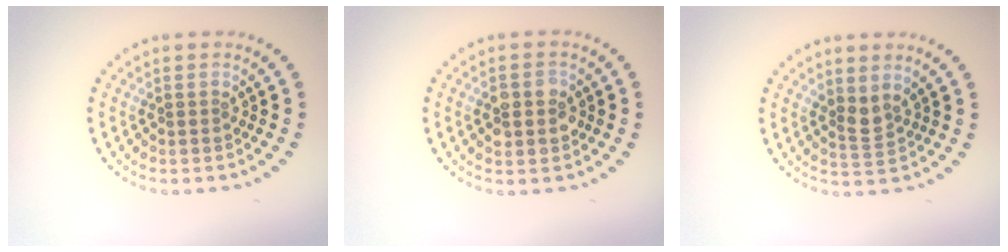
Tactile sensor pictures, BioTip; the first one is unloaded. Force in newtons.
{"total": 2.9, "press": 2.9, "slide": 0.3}
{"total": 1.8, "press": 1.3, "slide": 1.2}